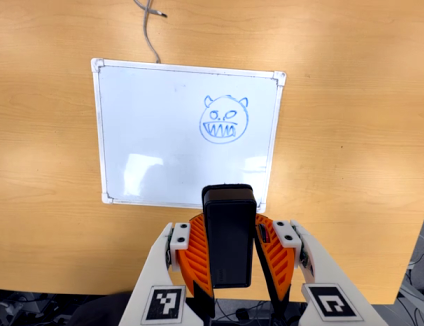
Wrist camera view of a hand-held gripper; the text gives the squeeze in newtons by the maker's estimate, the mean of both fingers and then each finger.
{"total": 8.1, "left": 7.4, "right": 8.8}